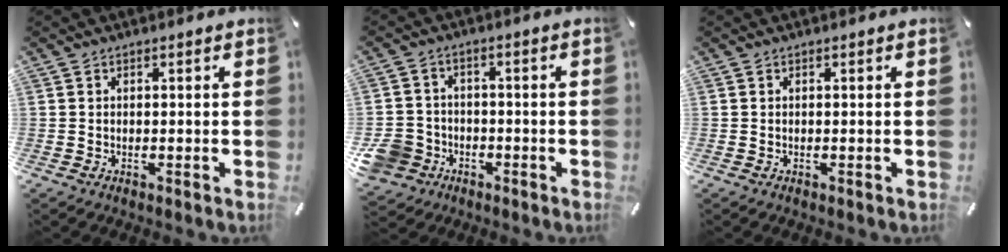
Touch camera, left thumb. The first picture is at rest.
{"total": 8.2, "force": [-3.5, 7.0, 2.3], "torque": [-0.076, 0.026, -0.067]}
{"total": 0.0}